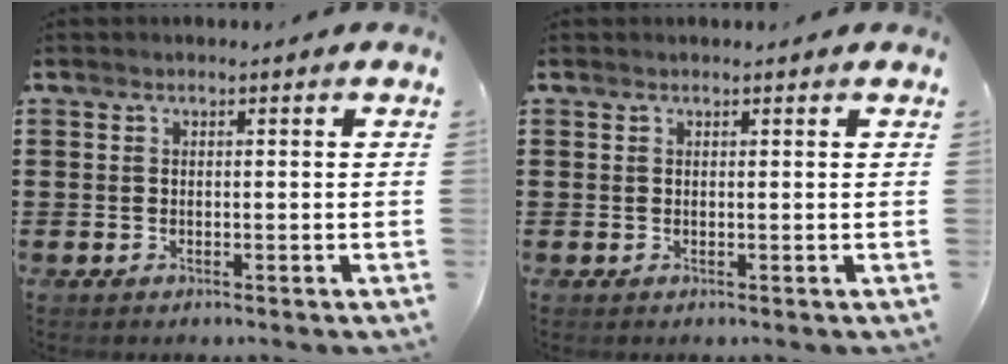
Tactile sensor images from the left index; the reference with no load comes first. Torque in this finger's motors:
{"motor_torque": [2.14, 0.00, 0.02, -0.01]}